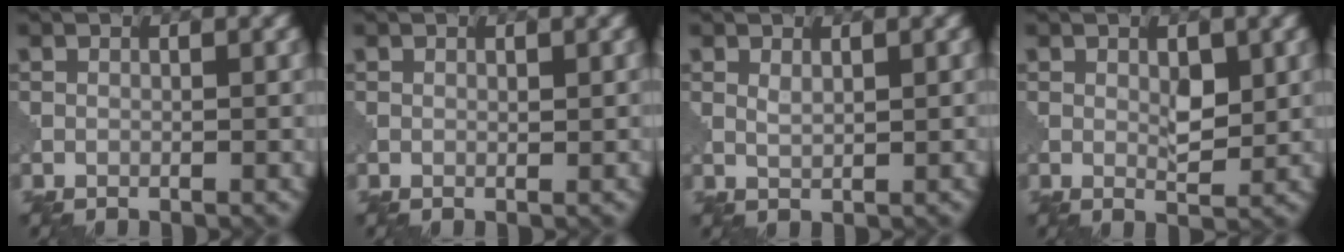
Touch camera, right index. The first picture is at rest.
{"total": 0.0}
{"total": 0.9, "force": [0.9, 0.1, 0.1], "torque": [-0.005, -0.003, 0.020]}
{"total": 1.8, "force": [0.9, 0.8, 1.3], "torque": [-0.022, -0.005, 0.020]}